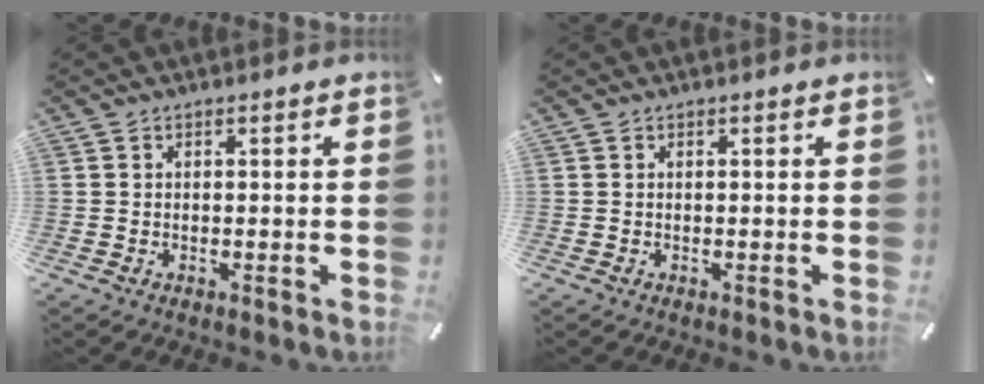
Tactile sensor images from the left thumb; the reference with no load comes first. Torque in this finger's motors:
{"motor_torque": [-0.10, -0.04, -0.01, -0.03, 0.00]}